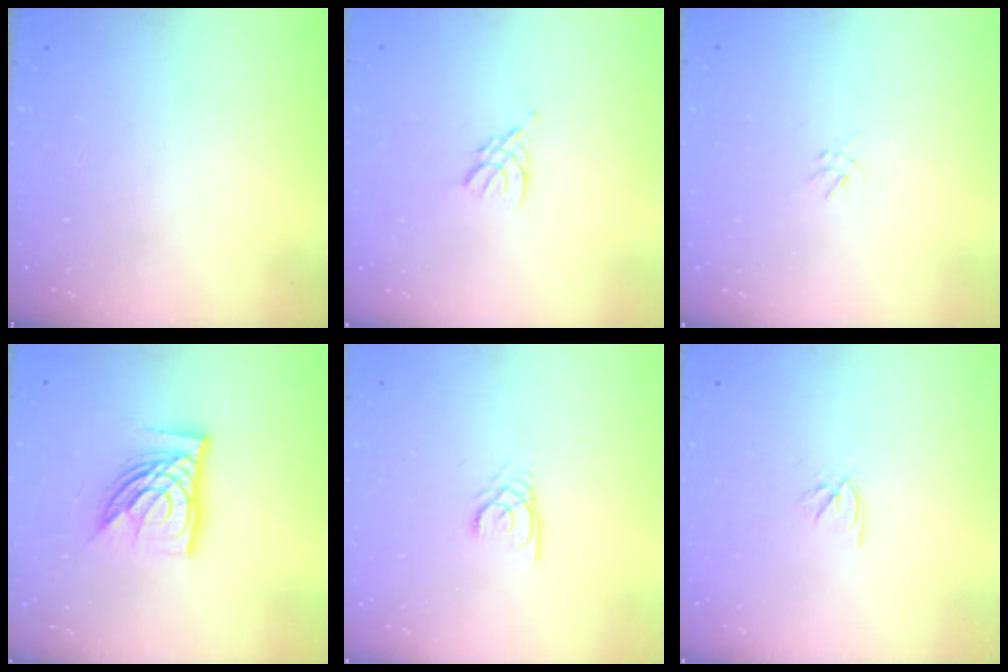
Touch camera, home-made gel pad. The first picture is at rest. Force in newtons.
{"total": 2.9, "press": 2.8, "slide": 0.6}
{"total": 1.2, "press": 1.1, "slide": 0.5}
{"total": 14.8, "press": 14.6, "slide": 1.9}
{"total": 2.4, "press": 2.4, "slide": 0.3}
{"total": 2.4, "press": 2.3, "slide": 0.7}